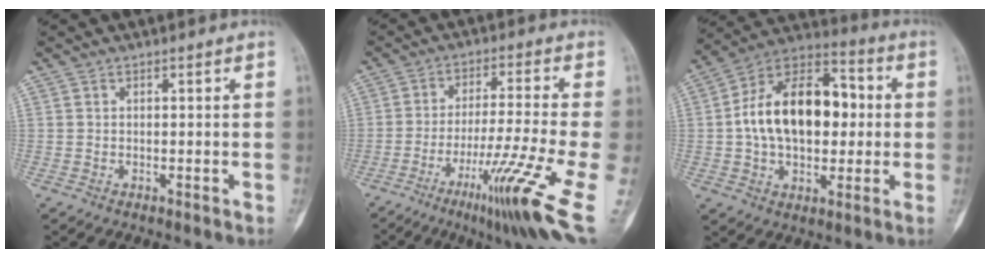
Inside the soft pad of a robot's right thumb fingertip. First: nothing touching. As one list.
[{"total": 15.7, "force": [-6.5, 0.4, 14.3], "torque": [-0.250, 0.000, -0.108]}, {"total": 20.5, "force": [1.1, 12.5, 16.2], "torque": [-0.241, 0.031, 0.013]}]